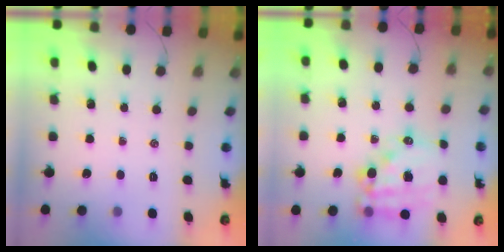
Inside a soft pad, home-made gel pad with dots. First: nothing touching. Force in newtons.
{"total": 15.4, "press": 15.2, "slide": 2.3}